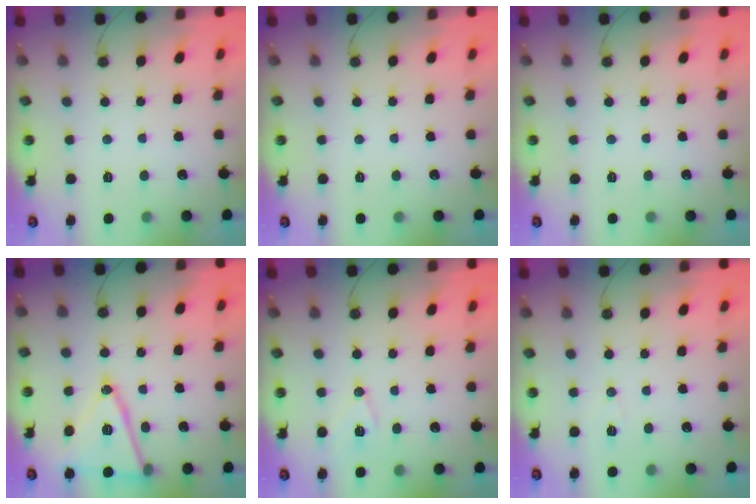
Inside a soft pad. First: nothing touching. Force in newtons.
{"total": 0.0}
{"total": 0.0}
{"total": 16.2, "press": 15.8, "slide": 3.6}
{"total": 7.8, "press": 7.2, "slide": 2.9}
{"total": 5.2, "press": 4.9, "slide": 1.7}